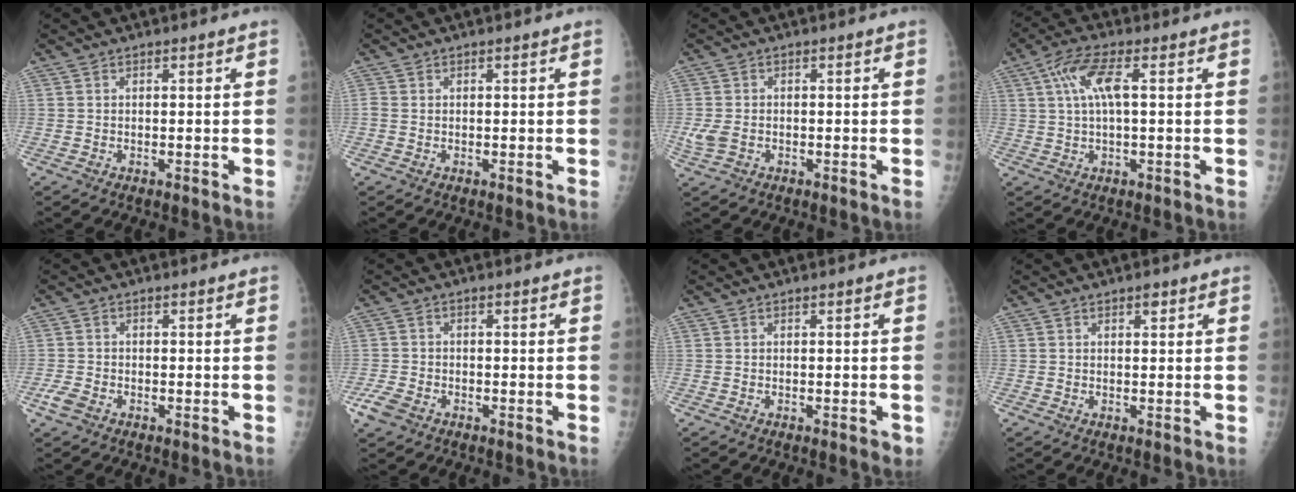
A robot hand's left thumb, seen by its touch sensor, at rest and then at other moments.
{"total": 0.9, "force": [0.0, 0.7, 0.6], "torque": [-0.014, -0.001, -0.001]}
{"total": 3.1, "force": [-0.8, 2.2, 1.9], "torque": [-0.050, 0.003, -0.014]}
{"total": 7.1, "force": [1.8, 2.0, 6.5], "torque": [-0.148, 0.019, 0.034]}
{"total": 2.8, "force": [-1.5, 1.8, 1.6], "torque": [-0.038, 0.002, -0.028]}
{"total": 3.9, "force": [-2.2, 2.5, 2.1], "torque": [-0.050, 0.005, -0.039]}
{"total": 1.1, "force": [-0.4, 0.5, 0.9], "torque": [-0.009, -0.002, -0.004]}
{"total": 1.1, "force": [0.6, 0.5, 0.7], "torque": [-0.006, -0.001, 0.008]}